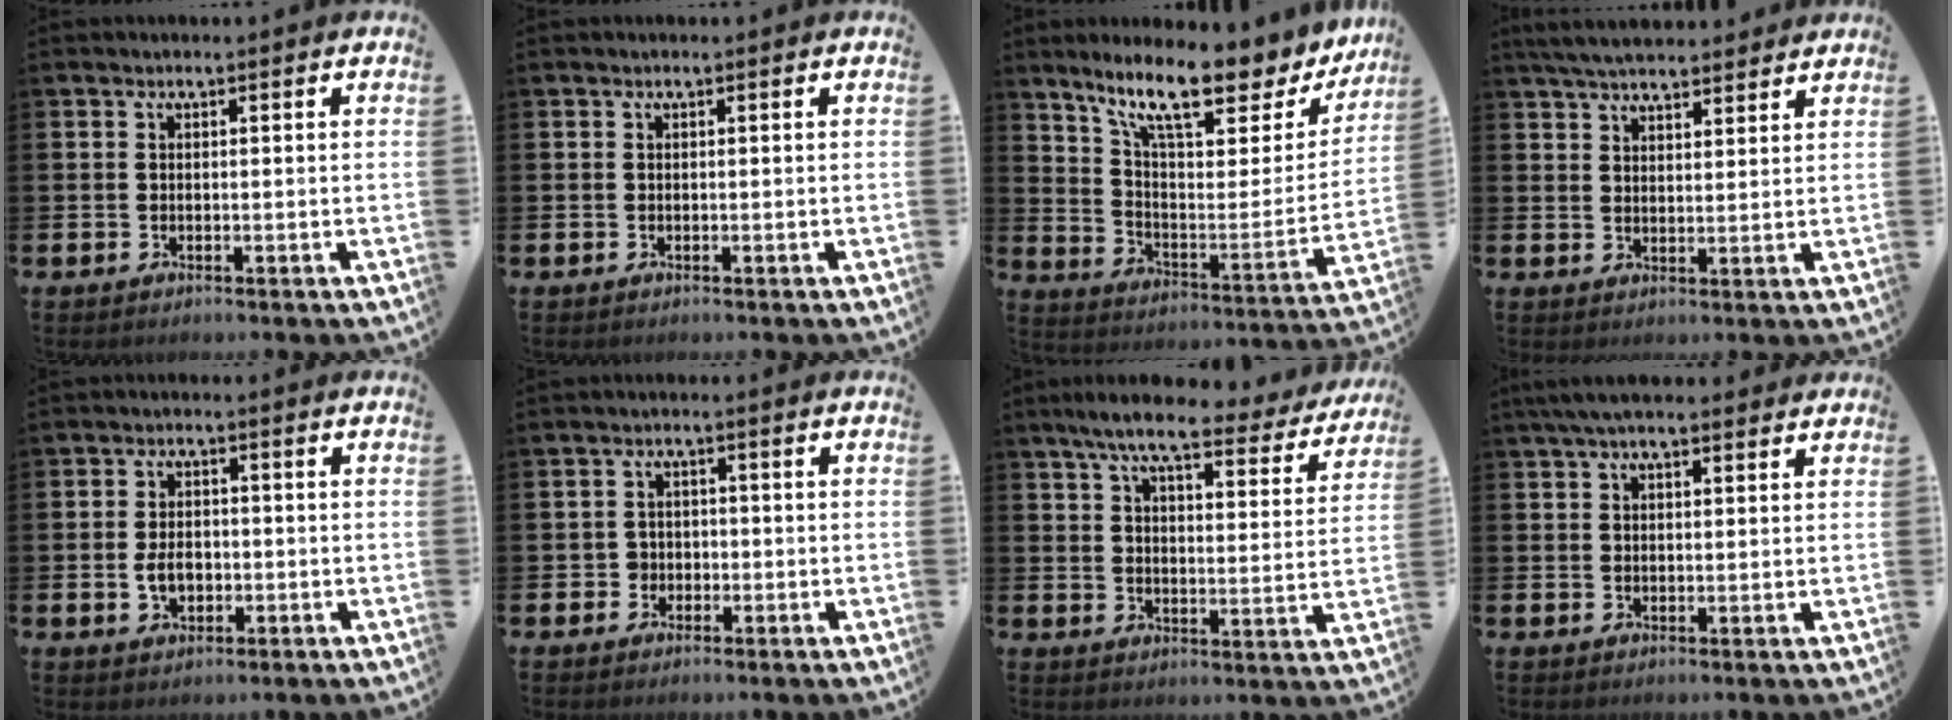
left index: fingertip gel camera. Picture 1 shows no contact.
{"total": 0.0}
{"total": 12.3, "force": [10.0, 3.1, 6.6], "torque": [-0.138, -0.068, 0.165]}
{"total": 5.1, "force": [4.9, 0.8, 1.1], "torque": [-0.037, -0.015, 0.091]}
{"total": 3.4, "force": [-0.6, 2.3, 2.4], "torque": [-0.032, -0.001, -0.016]}
{"total": 2.1, "force": [-0.7, 2.0, 0.2], "torque": [-0.005, 0.003, -0.021]}
{"total": 8.3, "force": [7.2, 1.3, 3.9], "torque": [-0.085, -0.038, 0.122]}
{"total": 4.1, "force": [3.3, 1.1, 2.2], "torque": [-0.044, -0.003, 0.059]}